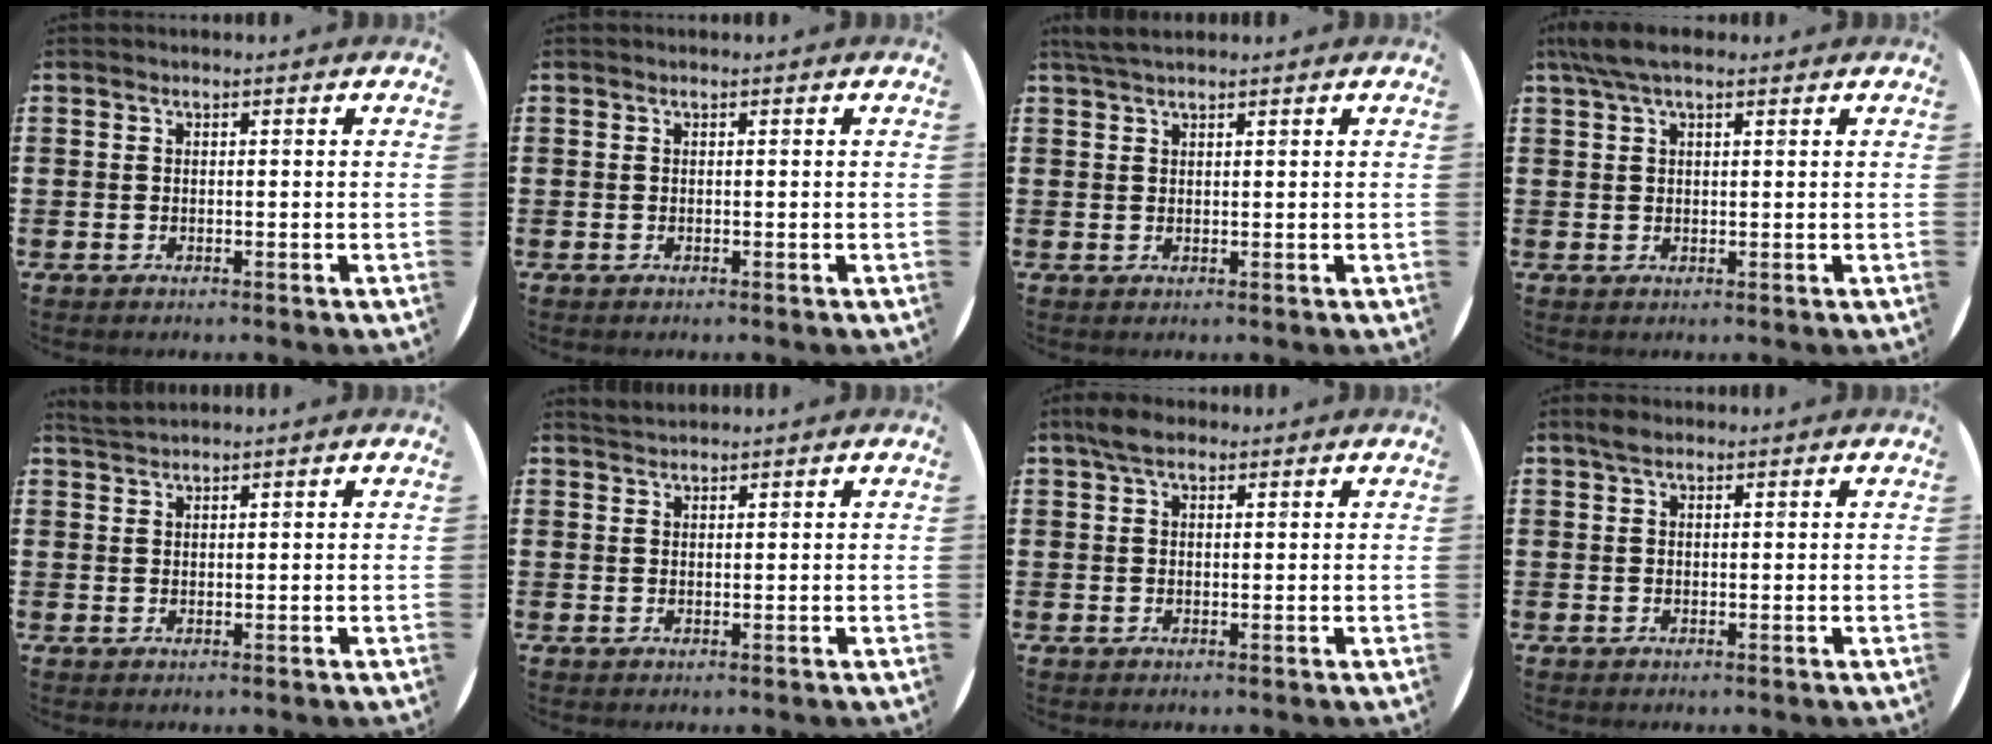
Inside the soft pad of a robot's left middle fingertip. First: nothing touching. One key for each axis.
{"total": 0.0}
{"total": 2.1, "fx": 1.8, "fy": 0.3, "fz": 1.0, "tx": -0.022, "ty": 0.004, "tz": 0.033}
{"total": 3.7, "fx": 2.5, "fy": 1.1, "fz": 2.5, "tx": -0.054, "ty": 0.007, "tz": 0.046}
{"total": 1.5, "fx": 1.5, "fy": 0.0, "fz": 0.2, "tx": -0.006, "ty": 0.001, "tz": 0.029}
{"total": 1.4, "fx": 1.4, "fy": 0.1, "fz": 0.1, "tx": -0.003, "ty": 0.003, "tz": 0.026}
{"total": 3.1, "fx": 2.1, "fy": 1.4, "fz": 1.8, "tx": -0.040, "ty": 0.010, "tz": 0.038}
{"total": 1.6, "fx": 1.1, "fy": 0.8, "fz": 0.8, "tx": -0.009, "ty": 0.003, "tz": 0.018}